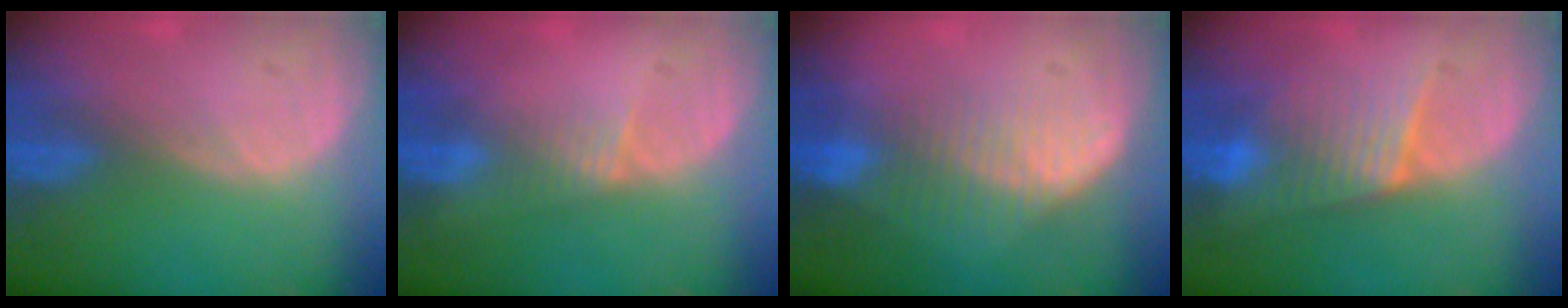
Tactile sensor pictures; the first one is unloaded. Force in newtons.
{"total": 2.3, "press": 2.1, "slide": 1.0}
{"total": 6.9, "press": 6.5, "slide": 2.4}
{"total": 6.4, "press": 6.3, "slide": 0.7}